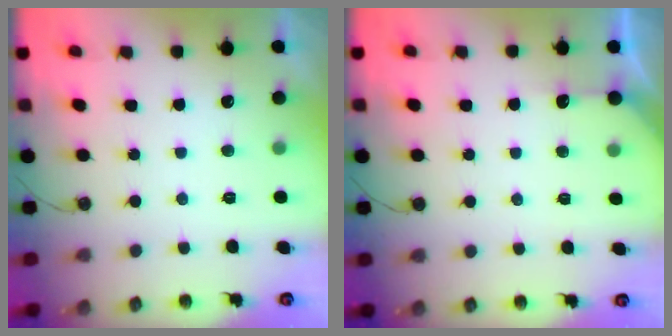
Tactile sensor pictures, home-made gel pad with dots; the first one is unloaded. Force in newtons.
{"total": 3.2, "press": 3.2, "slide": 0.5}